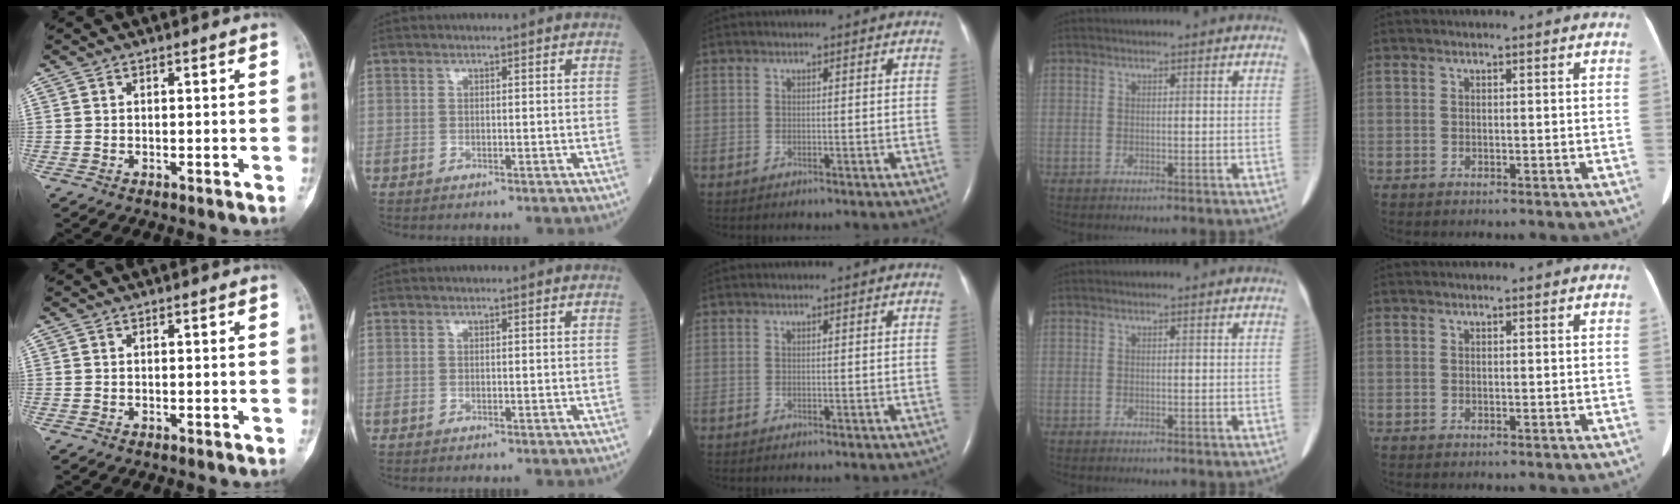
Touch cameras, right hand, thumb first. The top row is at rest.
{}